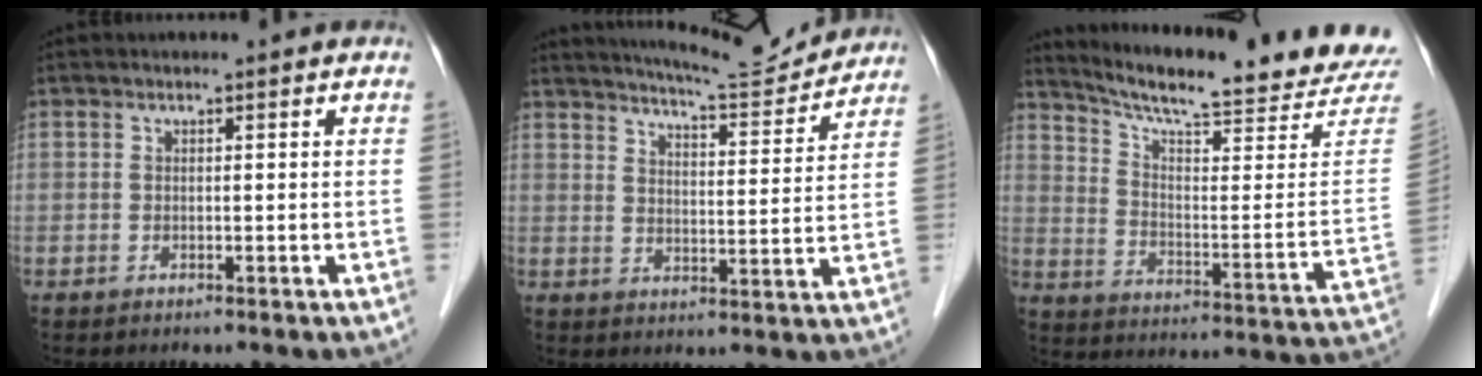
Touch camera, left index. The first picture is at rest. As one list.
[{"total": 11.5, "force": [11.2, 0.4, 2.6], "torque": [-0.043, -0.003, 0.154]}, {"total": 23.5, "force": [22.0, 1.1, 8.4], "torque": [-0.134, -0.093, 0.284]}]